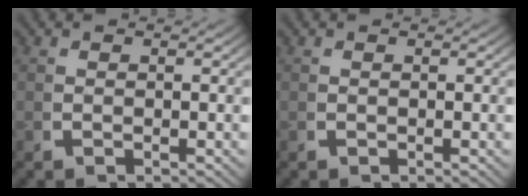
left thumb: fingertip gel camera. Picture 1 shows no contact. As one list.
[{"total": 0.0}]